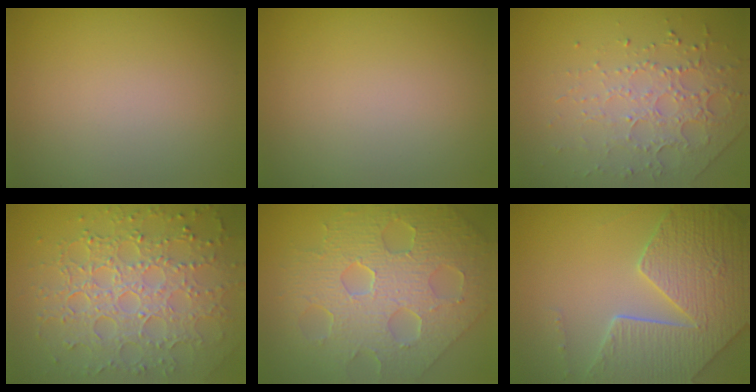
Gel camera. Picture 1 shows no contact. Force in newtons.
{"total": 0.0}
{"total": 4.4, "press": 3.1, "slide": 3.2}
{"total": 7.7, "press": 5.4, "slide": 5.5}
{"total": 9.7, "press": 6.8, "slide": 6.9}
{"total": 8.4, "press": 6.0, "slide": 5.8}